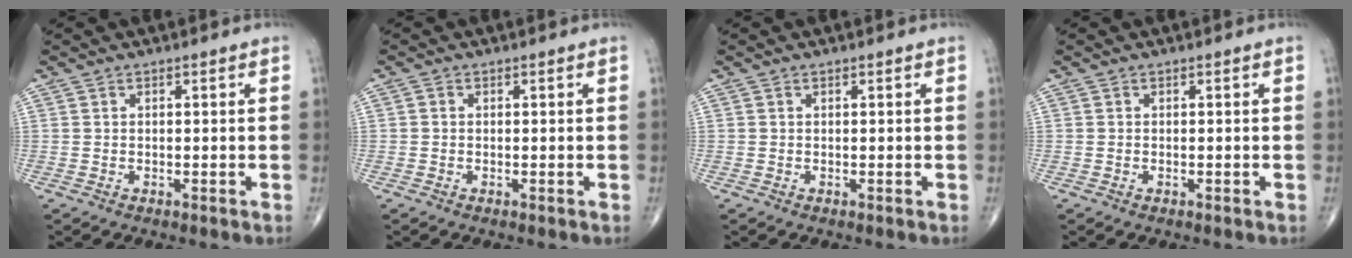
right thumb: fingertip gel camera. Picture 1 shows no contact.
{"total": 0.6, "force": [0.0, 0.5, 0.2], "torque": [-0.001, 0.001, -0.004]}
{"total": 0.0}
{"total": 0.0}